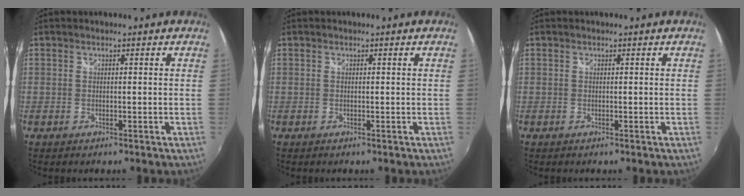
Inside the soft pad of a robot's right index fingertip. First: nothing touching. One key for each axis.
{"total": 0.0}
{"total": 0.0}